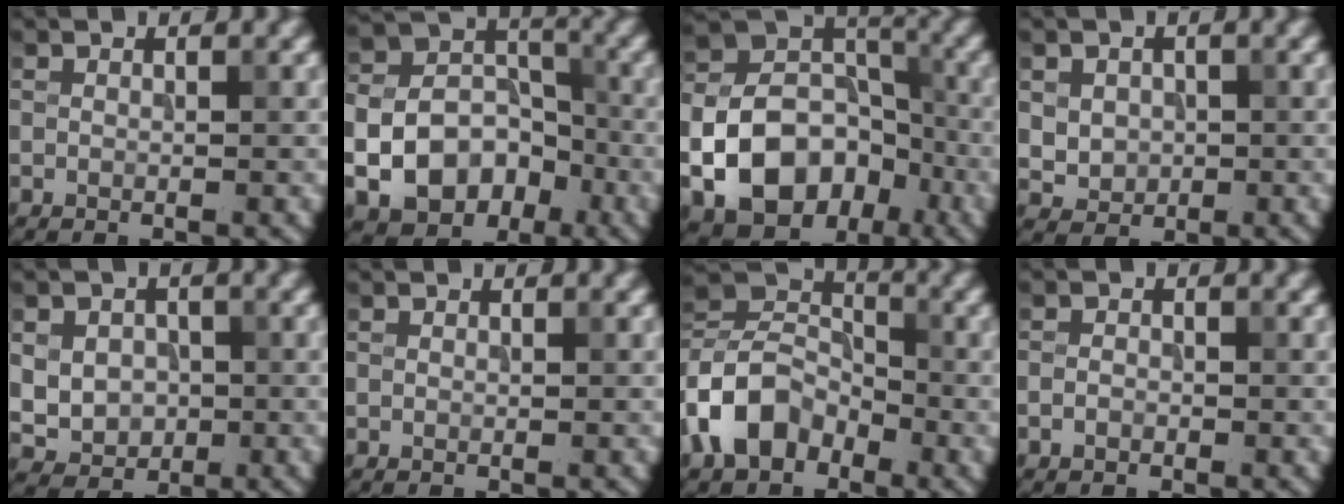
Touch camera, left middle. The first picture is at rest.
{"total": 10.4, "force": [-4.0, 8.0, 5.3], "torque": [-0.096, -0.016, -0.076]}
{"total": 12.8, "force": [-5.1, 9.5, 6.8], "torque": [-0.134, -0.012, -0.096]}
{"total": 2.5, "force": [0.2, 2.3, 1.2], "torque": [-0.023, -0.004, 0.011]}
{"total": 5.2, "force": [0.1, 4.5, 2.7], "torque": [-0.042, 0.005, -0.007]}
{"total": 0.0}
{"total": 7.0, "force": [-3.2, 4.9, 3.8], "torque": [-0.071, 0.009, -0.080]}
{"total": 0.9, "force": [-0.5, 0.7, 0.4], "torque": [-0.005, 0.000, -0.013]}